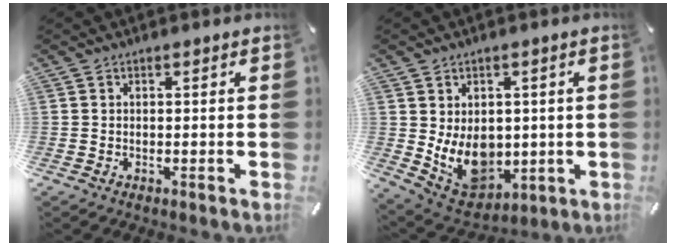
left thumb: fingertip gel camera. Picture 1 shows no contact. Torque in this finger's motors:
{"motor_torque": [2.19, 2.43, 1.29, 0.05, 0.15]}